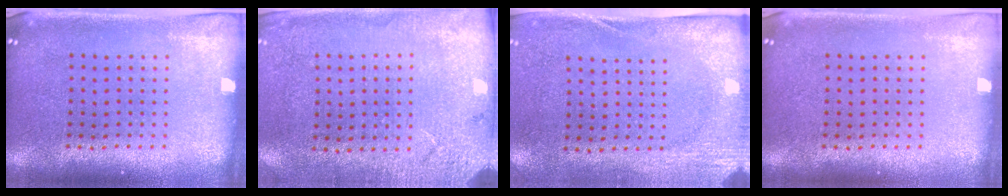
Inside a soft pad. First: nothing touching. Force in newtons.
{"total": 2.6, "press": 2.4, "slide": 0.9}
{"total": 2.7, "press": 2.1, "slide": 1.7}
{"total": 0.0}